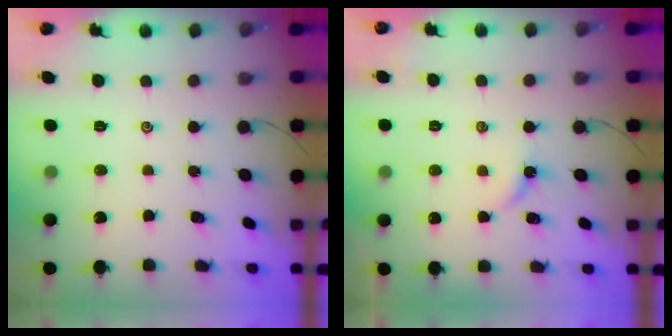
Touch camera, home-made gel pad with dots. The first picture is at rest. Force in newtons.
{"total": 3.0, "press": 2.9, "slide": 0.5}